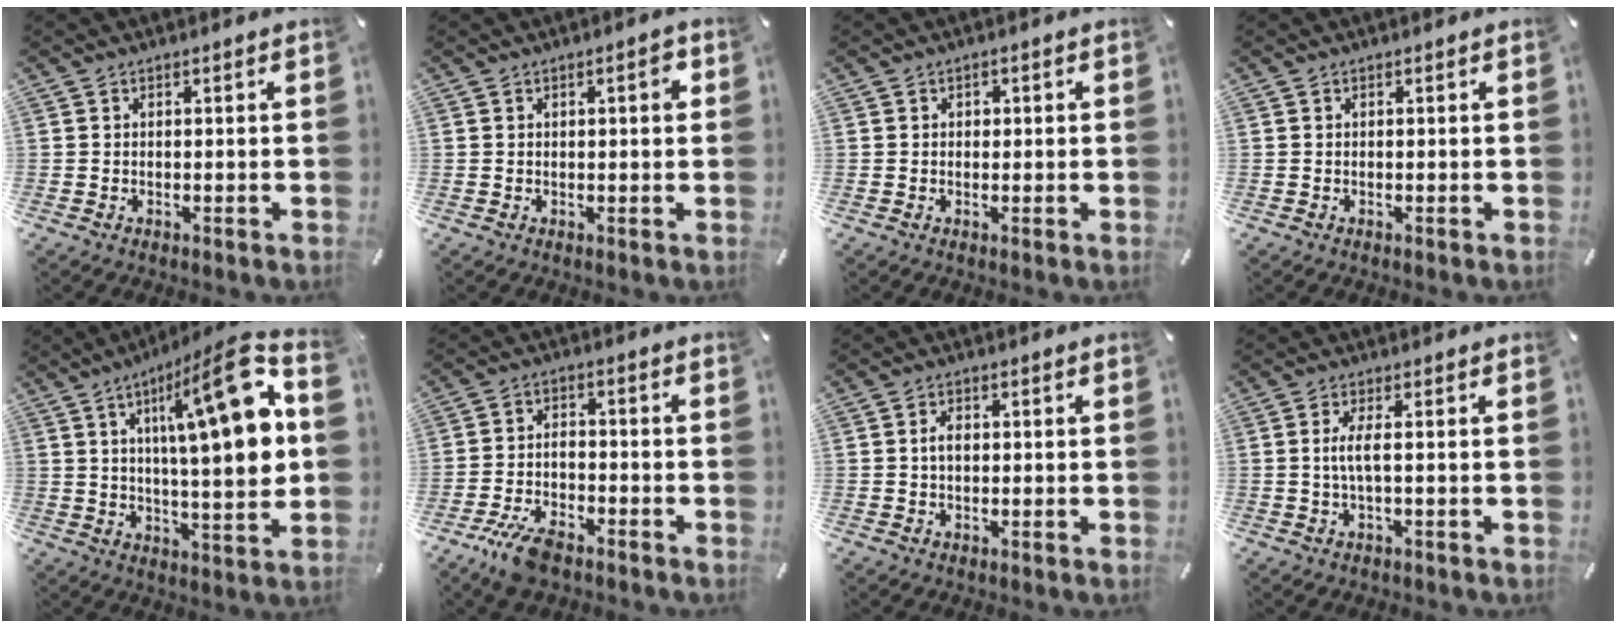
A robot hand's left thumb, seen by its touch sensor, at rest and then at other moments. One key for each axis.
{"total": 2.6, "fx": 0.8, "fy": 0.9, "fz": 2.3, "tx": -0.031, "ty": 0.001, "tz": 0.007}
{"total": 1.1, "fx": 0.1, "fy": 1.0, "fz": 0.5, "tx": -0.010, "ty": 0.005, "tz": -0.001}
{"total": 0.0}
{"total": 22.6, "fx": 6.3, "fy": 6.1, "fz": 20.8, "tx": -0.308, "ty": -0.037, "tz": 0.082}
{"total": 7.9, "fx": -5.4, "fy": 3.3, "fz": 4.7, "tx": -0.093, "ty": 0.023, "tz": -0.099}
{"total": 3.1, "fx": 0.1, "fy": 2.1, "fz": 2.3, "tx": -0.047, "ty": 0.007, "tz": 0.000}
{"total": 4.3, "fx": 0.0, "fy": 0.8, "fz": 4.3, "tx": -0.086, "ty": -0.003, "tz": -0.006}